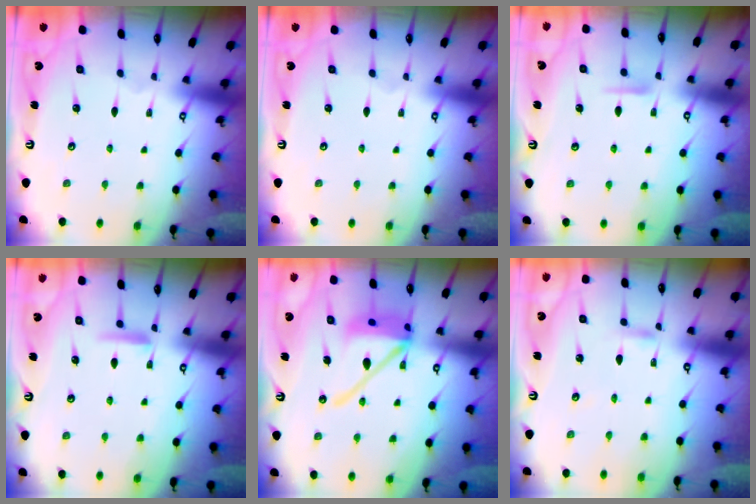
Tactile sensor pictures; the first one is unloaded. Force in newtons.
{"total": 0.0}
{"total": 4.9, "press": 4.8, "slide": 0.6}
{"total": 7.1, "press": 7.1, "slide": 0.7}
{"total": 14.9, "press": 14.8, "slide": 1.9}
{"total": 3.3, "press": 3.3, "slide": 0.2}